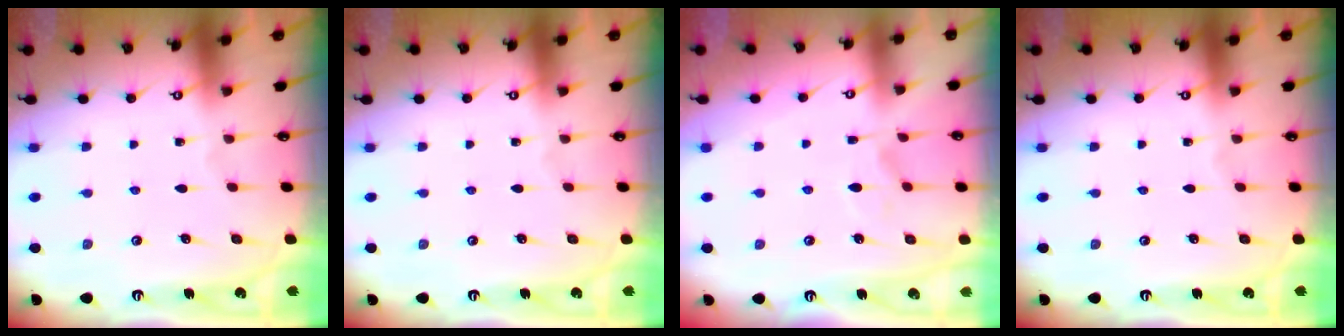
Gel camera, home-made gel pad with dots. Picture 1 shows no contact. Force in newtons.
{"total": 0.0}
{"total": 6.7, "press": 6.6, "slide": 1.1}
{"total": 0.0}